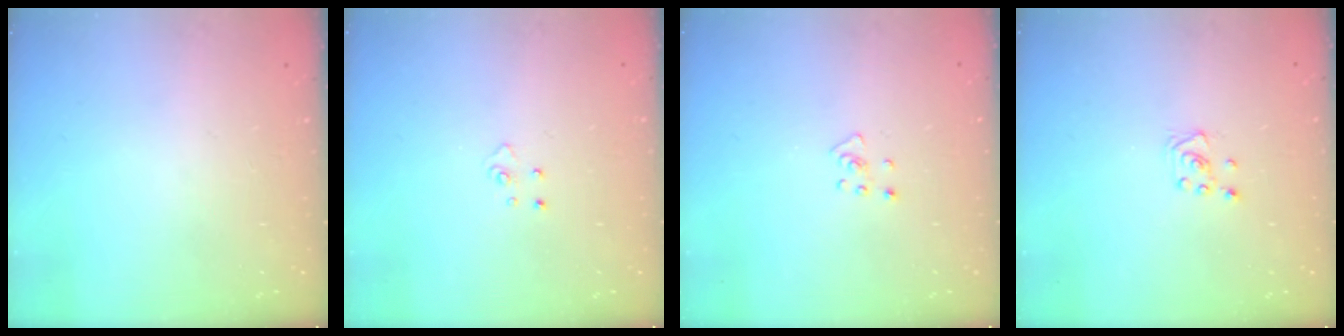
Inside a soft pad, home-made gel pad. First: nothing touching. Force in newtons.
{"total": 3.7, "press": 3.7, "slide": 0.3}
{"total": 3.6, "press": 3.6, "slide": 0.2}
{"total": 3.0, "press": 2.9, "slide": 0.3}